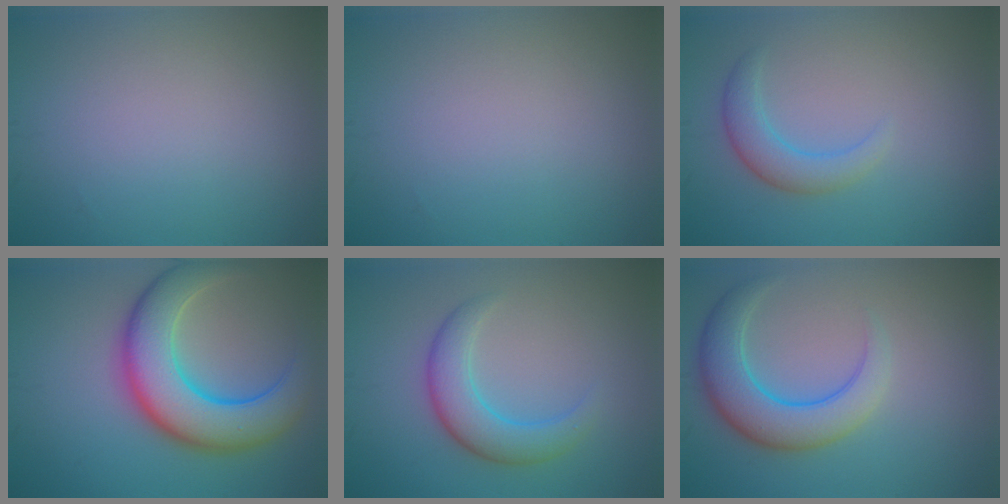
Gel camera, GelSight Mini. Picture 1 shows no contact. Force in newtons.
{"total": 0.0}
{"total": 2.8, "press": 2.8, "slide": 0.1}
{"total": 9.0, "press": 9.0, "slide": 0.1}
{"total": 4.3, "press": 4.3, "slide": 0.2}
{"total": 5.9, "press": 5.9, "slide": 0.3}